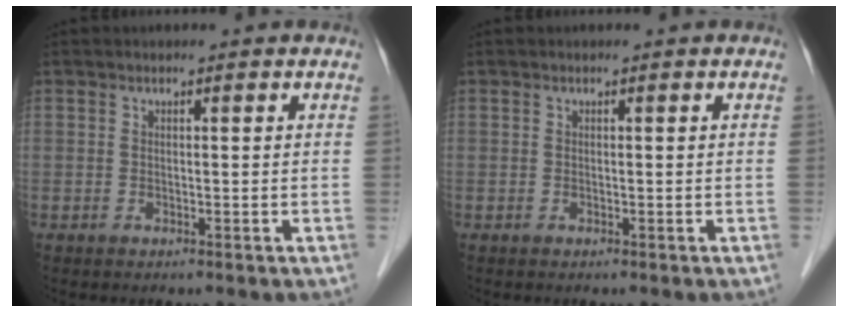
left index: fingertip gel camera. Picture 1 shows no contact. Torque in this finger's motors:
{"motor_torque": [0.00, 0.00, -0.01, 0.00]}